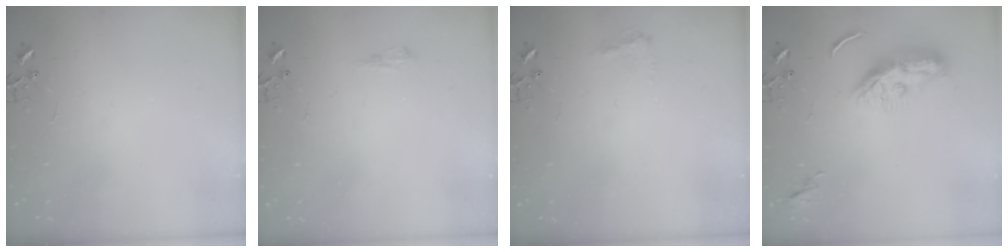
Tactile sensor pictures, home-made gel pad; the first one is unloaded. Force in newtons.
{"total": 5.8, "press": 5.8, "slide": 0.7}
{"total": 8.4, "press": 8.4, "slide": 0.8}
{"total": 9.3, "press": 9.2, "slide": 1.2}